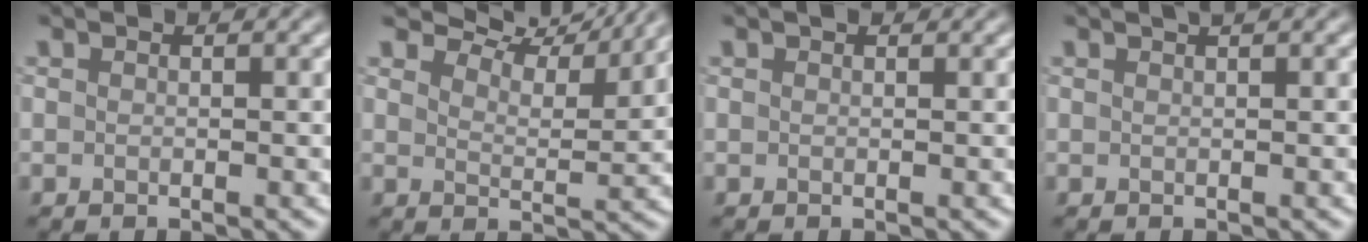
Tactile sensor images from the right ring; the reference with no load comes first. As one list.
[{"total": 8.1, "force": [7.4, 1.5, 2.8], "torque": [-0.053, 0.010, 0.095]}, {"total": 0.6, "force": [0.5, 0.2, 0.3], "torque": [-0.004, 0.002, 0.008]}, {"total": 1.2, "force": [0.8, 0.4, 0.9], "torque": [-0.008, 0.002, 0.006]}]